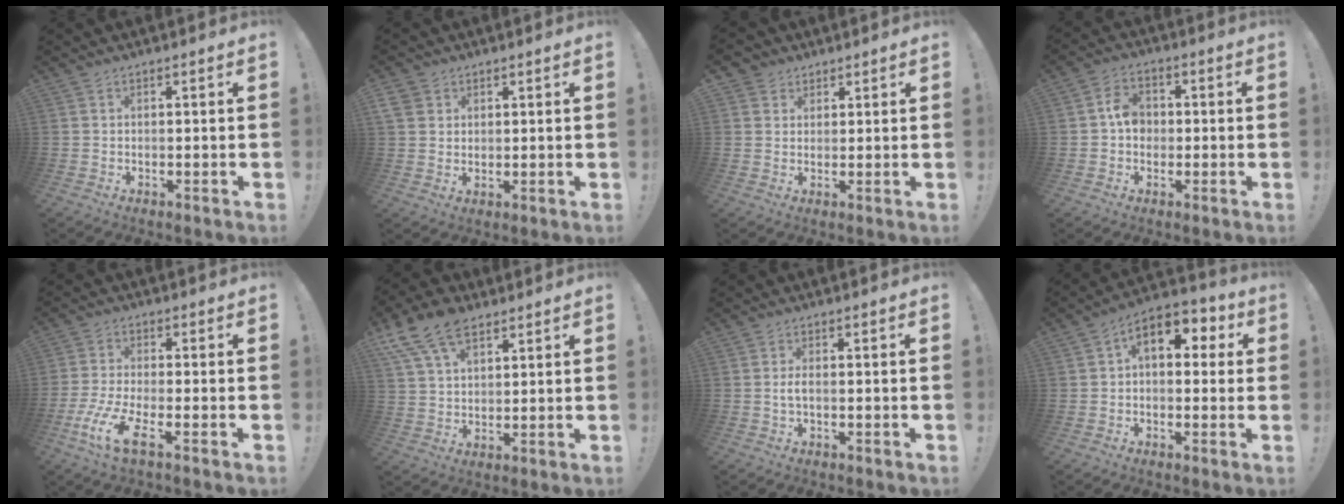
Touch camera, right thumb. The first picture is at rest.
{"total": 4.1, "force": [2.3, 3.2, 1.1], "torque": [-0.020, -0.009, 0.045]}
{"total": 4.1, "force": [2.3, 3.4, 0.3], "torque": [-0.004, -0.009, 0.045]}
{"total": 6.7, "force": [-0.4, 5.5, 3.8], "torque": [-0.051, 0.015, -0.006]}
{"total": 9.9, "force": [-4.3, 3.2, 8.4], "torque": [-0.180, -0.002, -0.078]}
{"total": 13.3, "force": [8.1, 7.7, 7.1], "torque": [-0.123, -0.034, 0.156]}
{"total": 2.2, "force": [-0.6, 0.8, 2.0], "torque": [-0.043, 0.003, -0.013]}
{"total": 8.9, "force": [3.0, 5.8, 6.0], "torque": [-0.082, -0.006, 0.057]}